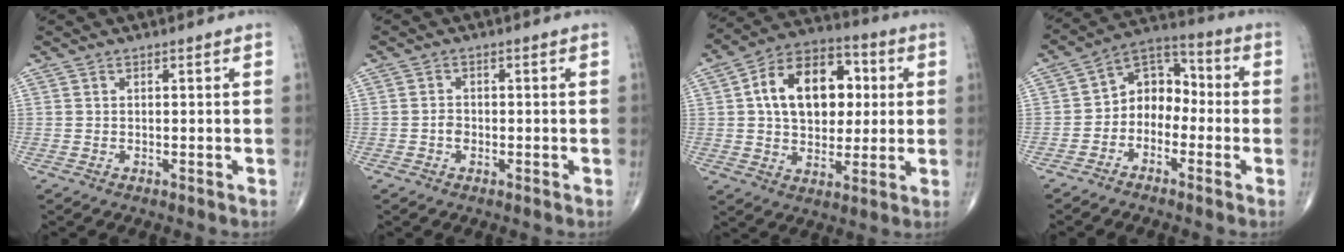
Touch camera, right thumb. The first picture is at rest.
{"total": 1.5, "force": [-0.6, 1.1, 0.8], "torque": [-0.007, 0.006, -0.012]}
{"total": 17.7, "force": [3.2, 11.7, 12.9], "torque": [-0.170, 0.016, 0.046]}
{"total": 8.8, "force": [-2.3, 6.8, 5.1], "torque": [-0.049, 0.051, -0.061]}